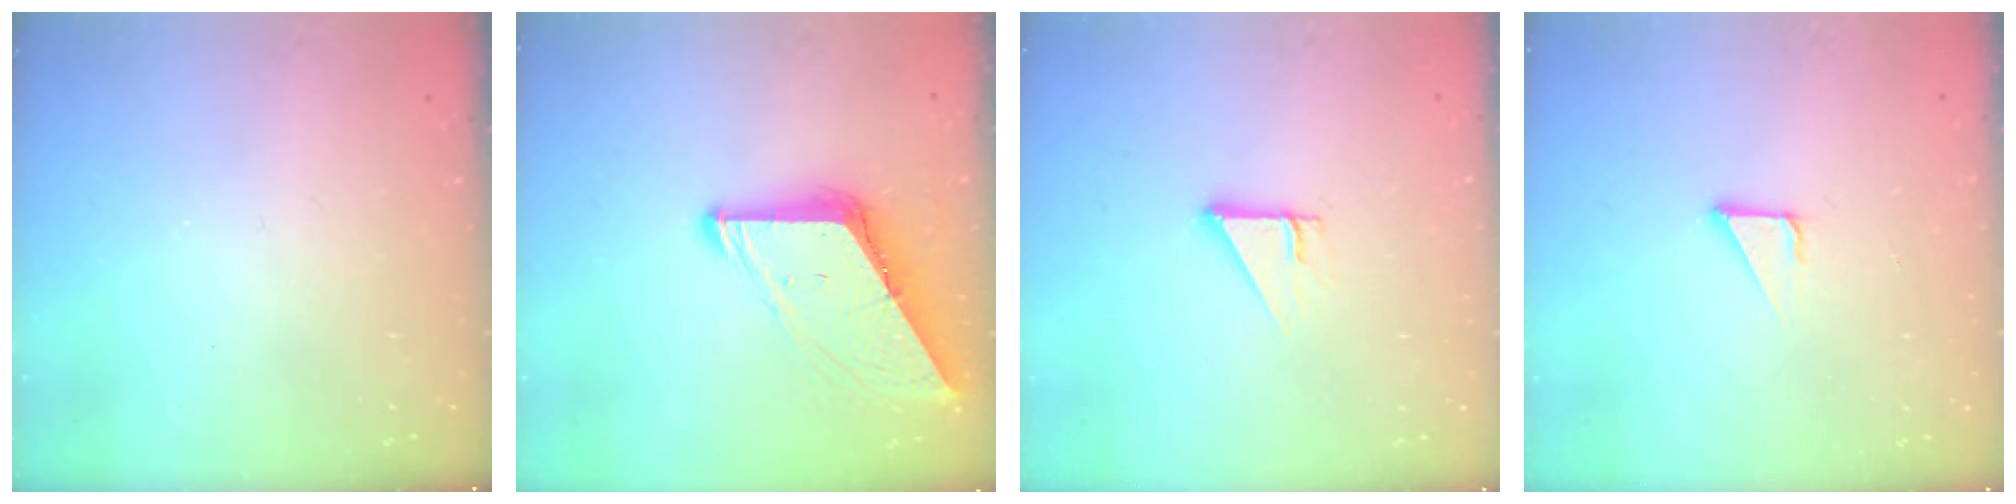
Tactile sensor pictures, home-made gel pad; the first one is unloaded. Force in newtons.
{"total": 8.6, "press": 8.6, "slide": 0.9}
{"total": 2.7, "press": 2.7, "slide": 0.1}
{"total": 2.1, "press": 2.1, "slide": 0.0}